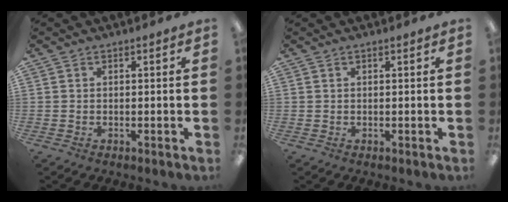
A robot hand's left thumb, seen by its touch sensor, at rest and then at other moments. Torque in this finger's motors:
{"motor_torque": [0.01, 0.02, 0.01, -0.18, 0.00]}